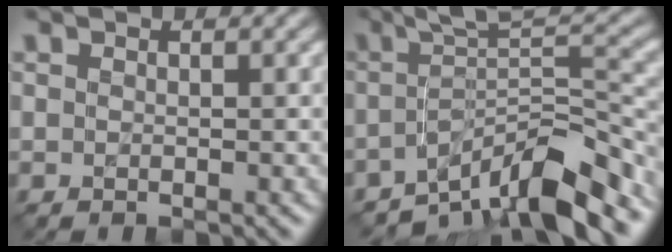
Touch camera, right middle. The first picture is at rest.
{"total": 9.1, "force": [-5.7, 2.1, 6.8], "torque": [-0.085, 0.008, -0.103]}